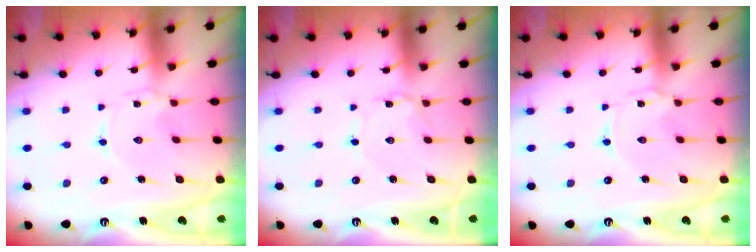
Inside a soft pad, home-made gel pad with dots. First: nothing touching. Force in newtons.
{"total": 0.6, "press": 0.6, "slide": 0.1}
{"total": 0.0}